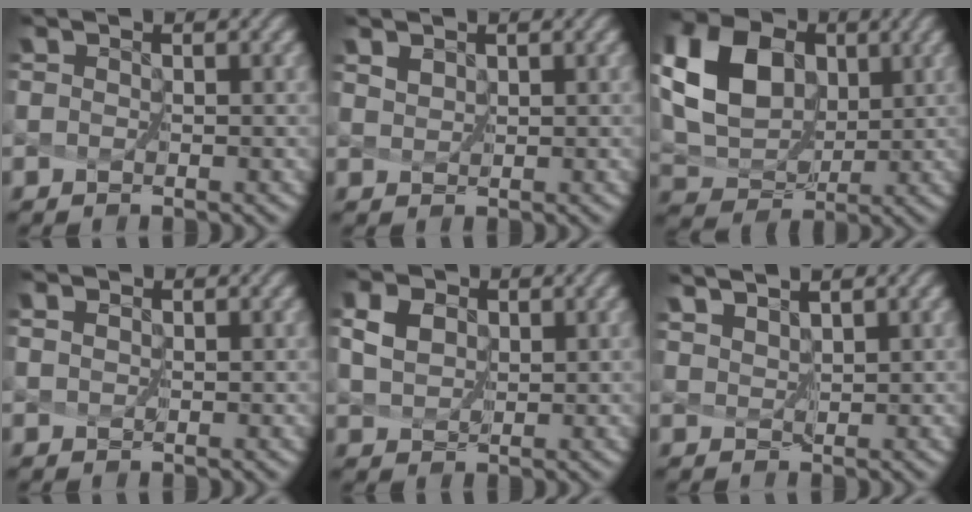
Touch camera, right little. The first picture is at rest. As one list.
[{"total": 2.7, "force": [2.3, 1.2, 1.0], "torque": [-0.044, 0.006, 0.045]}, {"total": 7.2, "force": [2.1, 5.3, 4.5], "torque": [-0.105, -0.001, 0.039]}, {"total": 1.0, "force": [0.5, 0.7, 0.5], "torque": [-0.014, 0.004, 0.002]}, {"total": 3.4, "force": [1.9, 2.2, 1.7], "torque": [-0.053, 0.010, 0.029]}, {"total": 2.6, "force": [2.5, 0.2, 0.6], "torque": [-0.020, 0.000, 0.044]}]